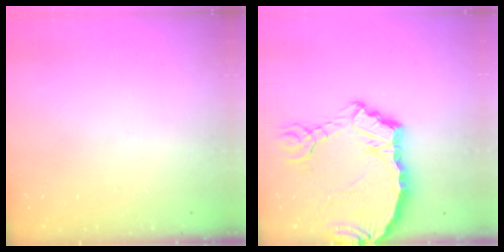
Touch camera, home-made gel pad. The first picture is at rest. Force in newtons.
{"total": 14.3, "press": 14.2, "slide": 1.6}